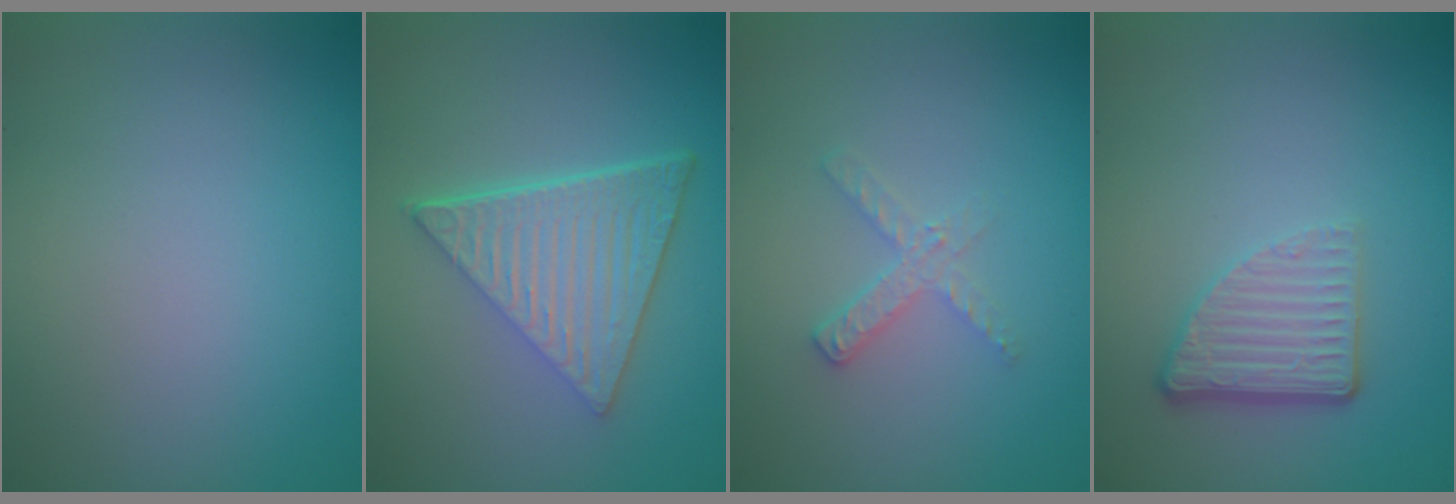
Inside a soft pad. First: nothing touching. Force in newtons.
{"total": 6.9, "press": 4.6, "slide": 5.1}
{"total": 1.7, "press": 1.7, "slide": 0.2}
{"total": 3.8, "press": 2.6, "slide": 2.8}